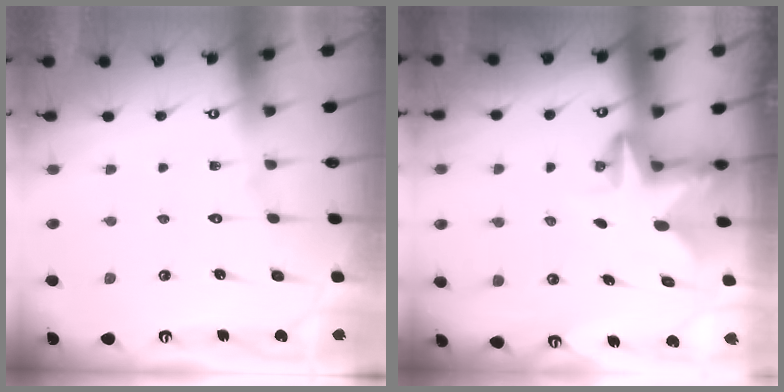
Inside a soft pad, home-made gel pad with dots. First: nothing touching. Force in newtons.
{"total": 2.7, "press": 2.6, "slide": 0.5}